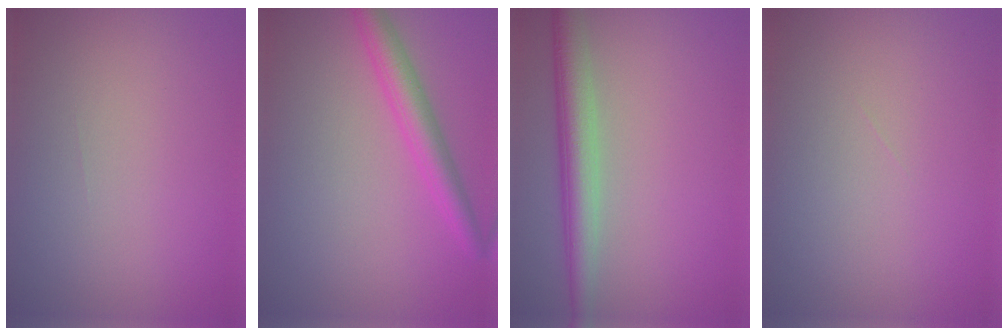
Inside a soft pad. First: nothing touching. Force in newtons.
{"total": 3.5, "press": 3.5, "slide": 0.1}
{"total": 4.3, "press": 4.3, "slide": 0.3}
{"total": 0.0}